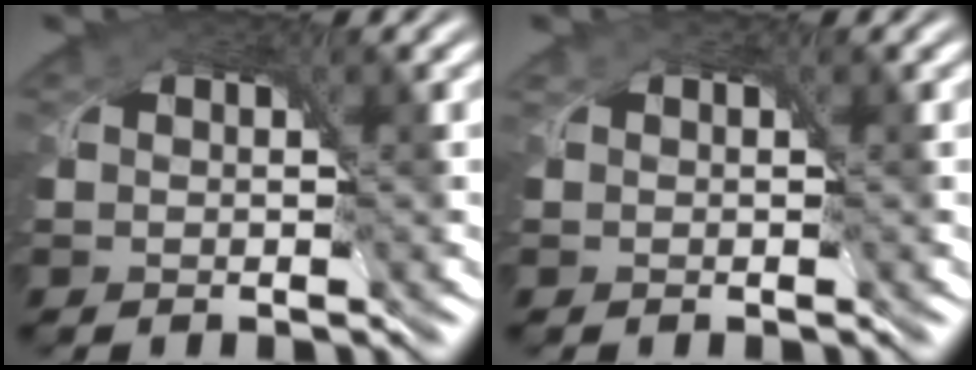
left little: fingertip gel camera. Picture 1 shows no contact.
{"total": 0.0}